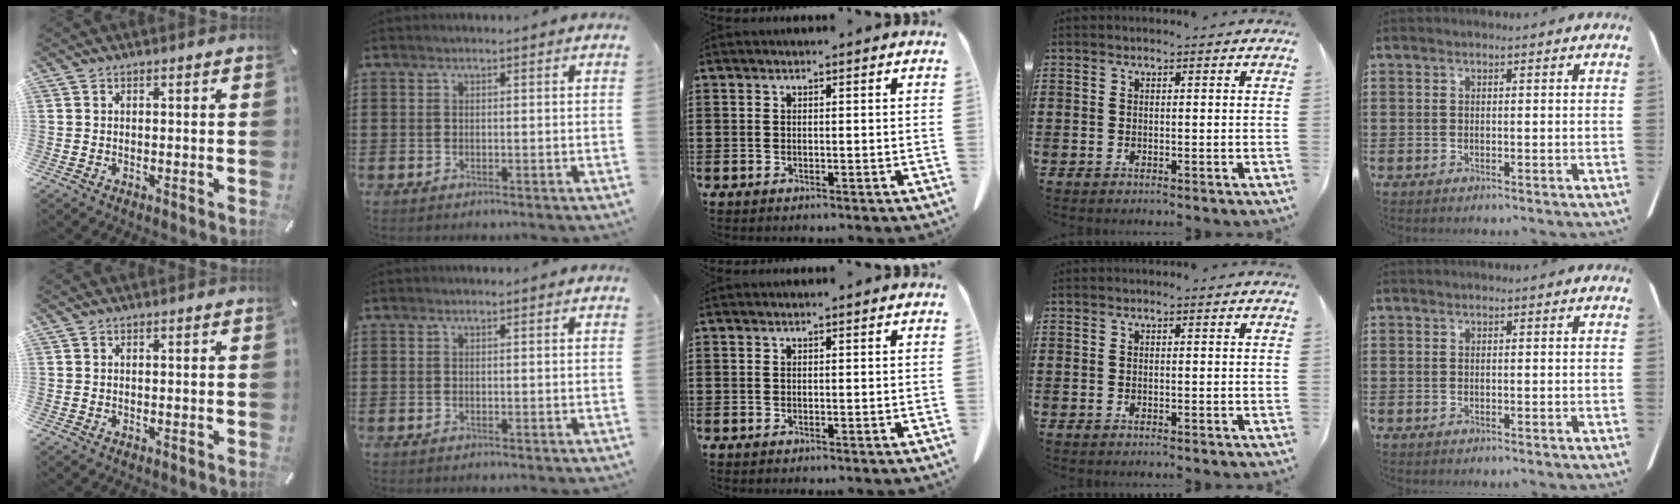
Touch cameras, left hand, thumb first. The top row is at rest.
{}